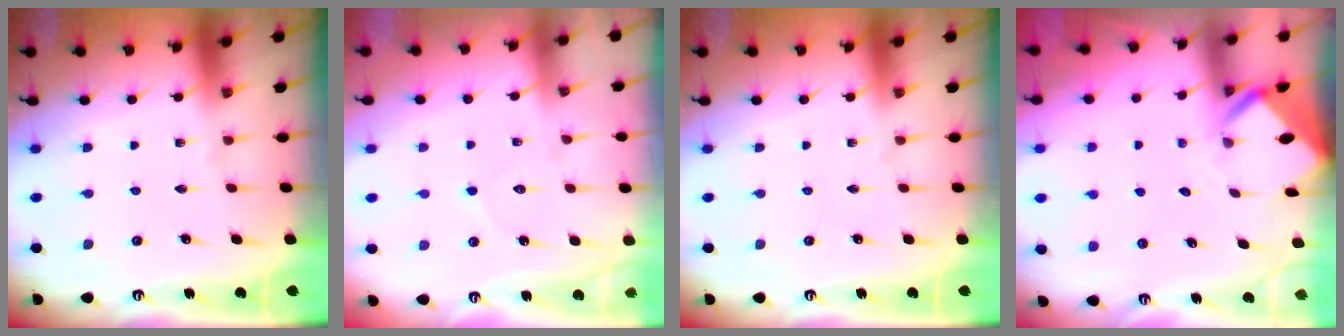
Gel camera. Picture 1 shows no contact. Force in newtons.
{"total": 5.6, "press": 5.5, "slide": 0.7}
{"total": 0.0}
{"total": 3.2, "press": 3.2, "slide": 0.2}